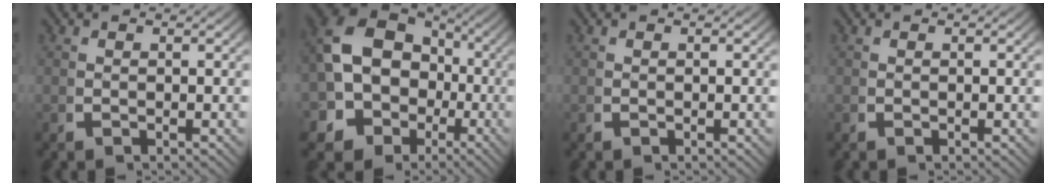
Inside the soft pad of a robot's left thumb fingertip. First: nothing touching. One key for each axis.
{"total": 14.8, "fx": -1.2, "fy": 12.4, "fz": 7.9, "tx": -0.190, "ty": -0.056, "tz": -0.010}
{"total": 0.0}
{"total": 0.0}